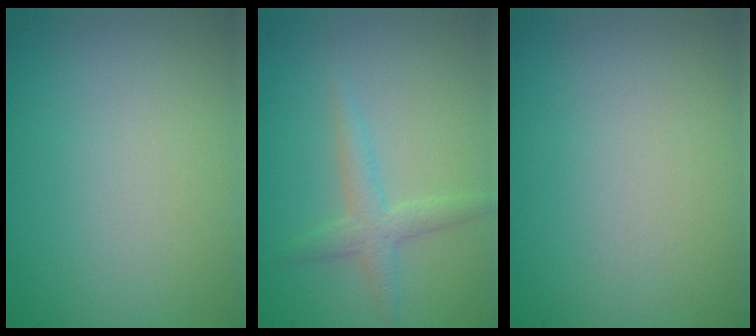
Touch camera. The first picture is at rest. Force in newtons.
{"total": 2.1, "press": 2.1, "slide": 0.1}
{"total": 0.0}